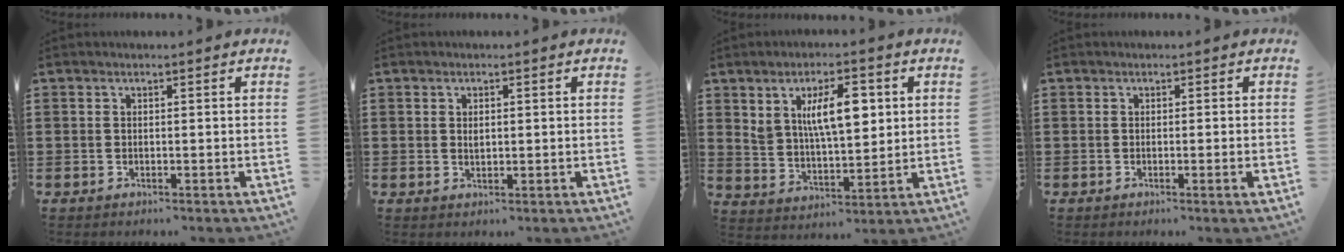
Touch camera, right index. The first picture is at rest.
{"total": 1.4, "force": [0.3, 0.6, 1.2], "torque": [-0.025, 0.003, 0.005]}
{"total": 9.1, "force": [3.1, 3.9, 7.6], "torque": [-0.142, 0.005, 0.052]}
{"total": 1.0, "force": [-0.3, -0.4, 0.8], "torque": [-0.013, -0.008, -0.005]}